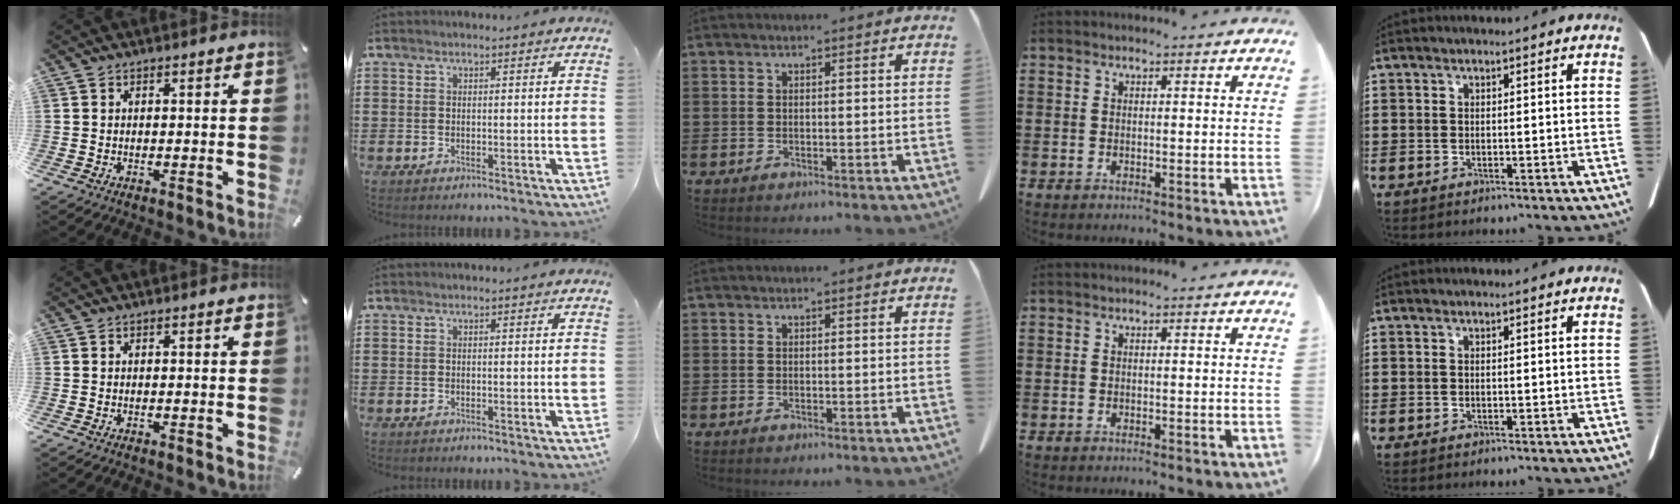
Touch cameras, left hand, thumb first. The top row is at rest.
{}